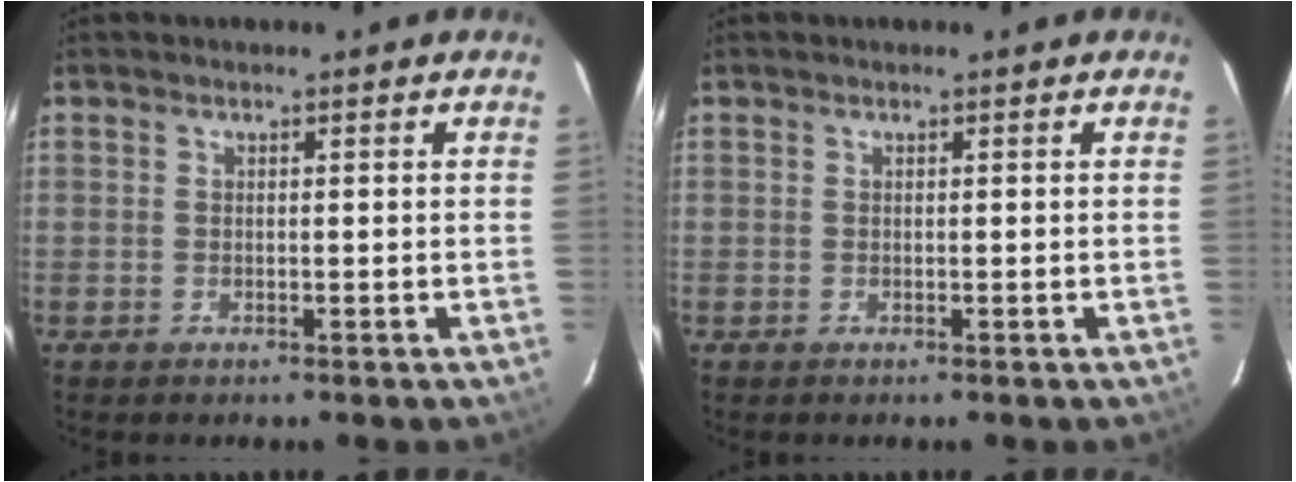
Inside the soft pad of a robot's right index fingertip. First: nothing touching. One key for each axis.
{"total": 0.0}